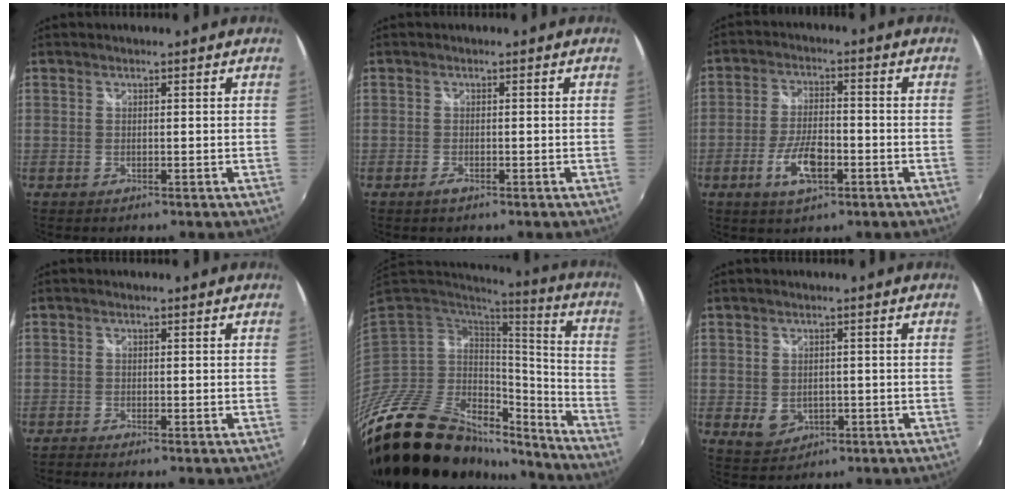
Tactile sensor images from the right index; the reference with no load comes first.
{"total": 1.2, "force": [-0.7, 0.4, 0.8], "torque": [-0.015, -0.002, -0.013]}
{"total": 8.2, "force": [-3.4, 3.4, 6.6], "torque": [-0.138, -0.003, -0.060]}
{"total": 0.9, "force": [-0.8, 0.0, 0.4], "torque": [-0.009, -0.004, -0.019]}
{"total": 28.7, "force": [-22.2, 11.7, 13.8], "torque": [-0.244, -0.002, -0.344]}
{"total": 4.7, "force": [-0.8, 3.8, 2.6], "torque": [-0.052, -0.005, -0.004]}